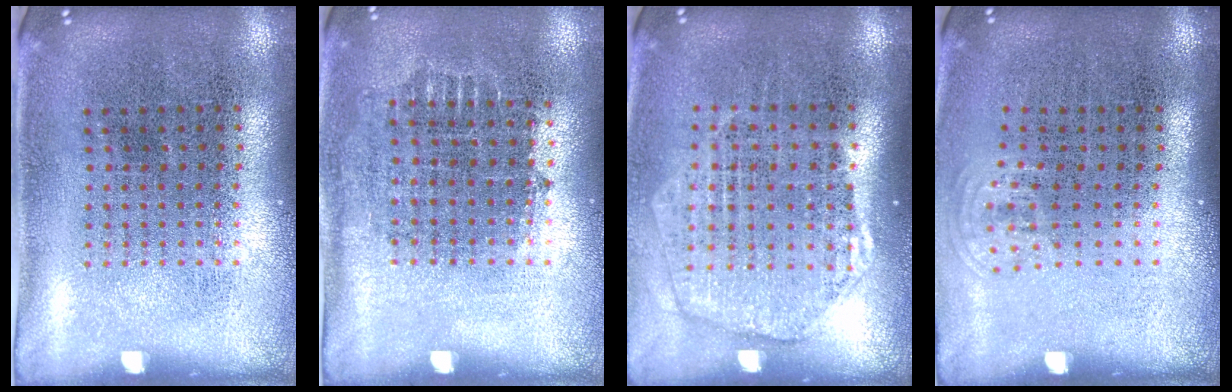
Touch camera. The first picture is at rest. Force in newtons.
{"total": 0.7, "press": 0.7, "slide": 0.3}
{"total": 1.9, "press": 1.7, "slide": 0.8}
{"total": 0.8, "press": 0.5, "slide": 0.6}